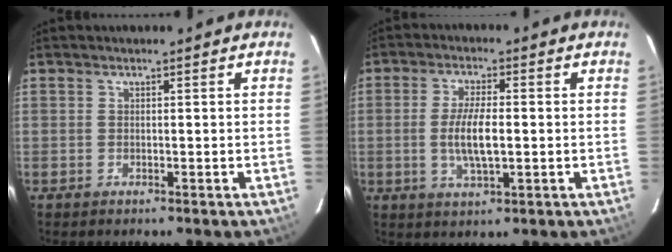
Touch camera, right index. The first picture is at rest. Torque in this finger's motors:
{"motor_torque": [0.94, -0.50, 0.68, 0.13]}